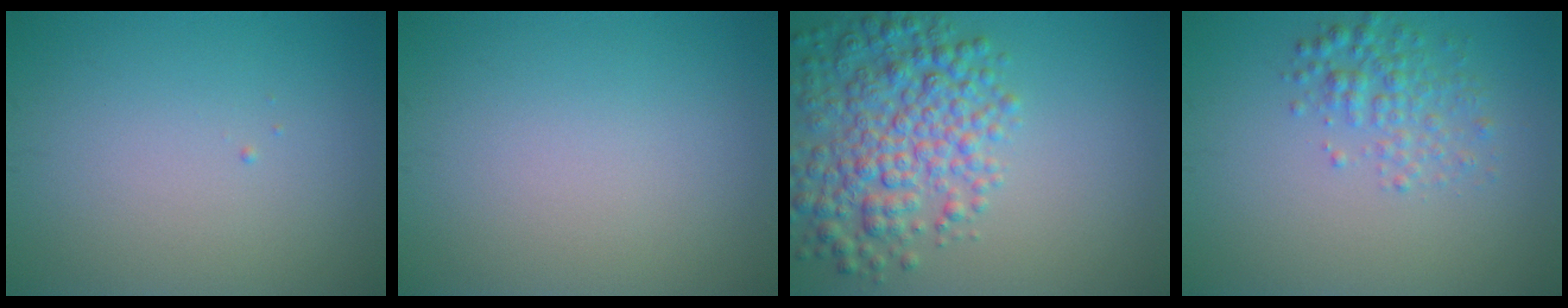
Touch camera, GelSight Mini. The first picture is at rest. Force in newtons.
{"total": 0.0}
{"total": 6.7, "press": 6.7, "slide": 0.2}
{"total": 2.7, "press": 2.7, "slide": 0.1}